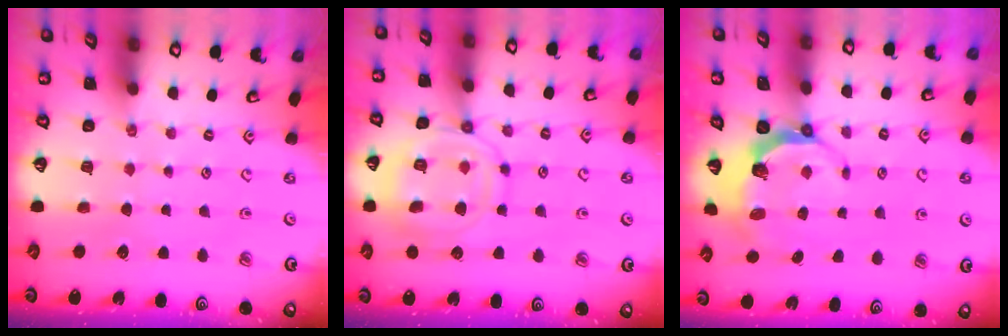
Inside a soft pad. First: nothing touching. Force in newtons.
{"total": 13.9, "press": 13.9, "slide": 1.2}
{"total": 5.8, "press": 4.6, "slide": 3.4}